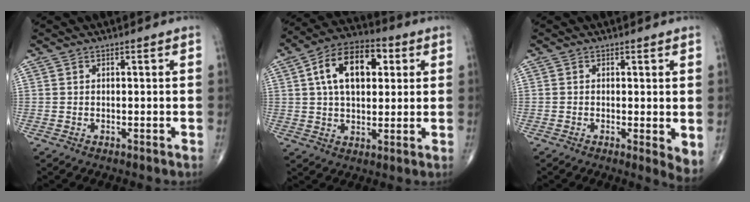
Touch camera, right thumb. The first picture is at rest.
{"total": 14.9, "force": [3.8, 8.8, 11.4], "torque": [-0.171, 0.015, 0.057]}
{"total": 3.9, "force": [-0.1, 1.1, 3.7], "torque": [-0.056, -0.013, -0.006]}